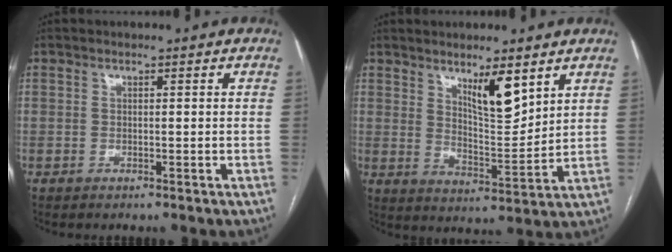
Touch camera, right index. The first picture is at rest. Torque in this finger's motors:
{"motor_torque": [0.34, 0.31, 0.28, 0.10]}